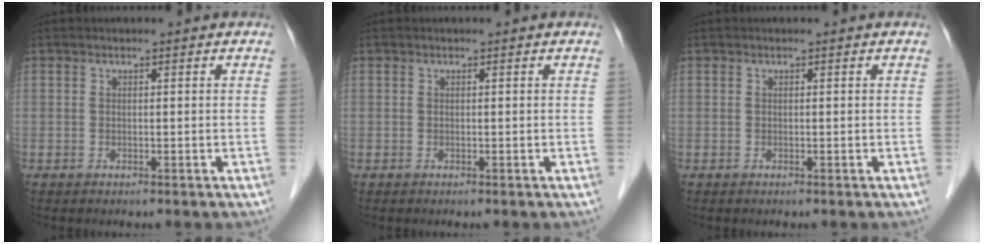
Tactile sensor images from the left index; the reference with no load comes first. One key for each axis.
{"total": 0.0}
{"total": 0.0}